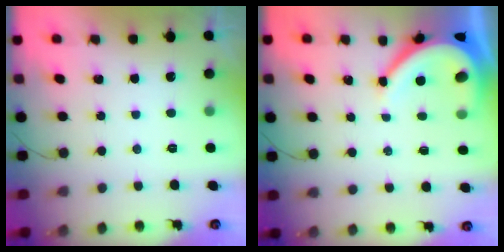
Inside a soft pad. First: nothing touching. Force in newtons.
{"total": 8.8, "press": 8.7, "slide": 1.2}